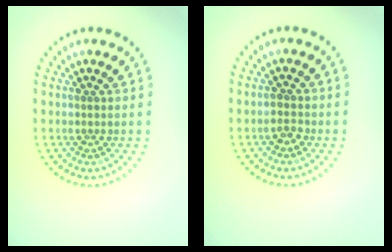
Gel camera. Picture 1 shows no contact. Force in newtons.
{"total": 1.3, "press": 1.2, "slide": 0.3}